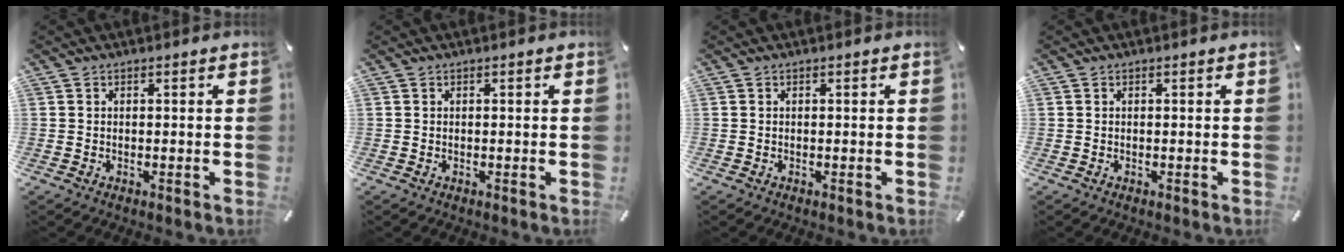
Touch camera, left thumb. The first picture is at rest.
{"total": 0.0}
{"total": 0.0}
{"total": 0.0}